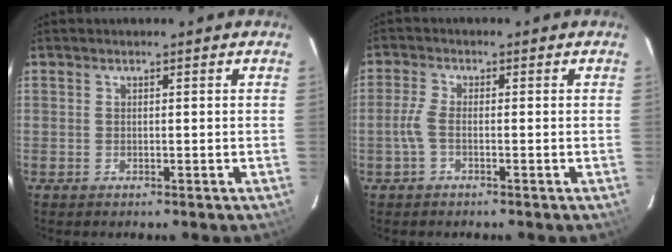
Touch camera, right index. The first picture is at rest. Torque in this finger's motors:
{"motor_torque": [0.55, -0.05, 0.23, 0.05]}